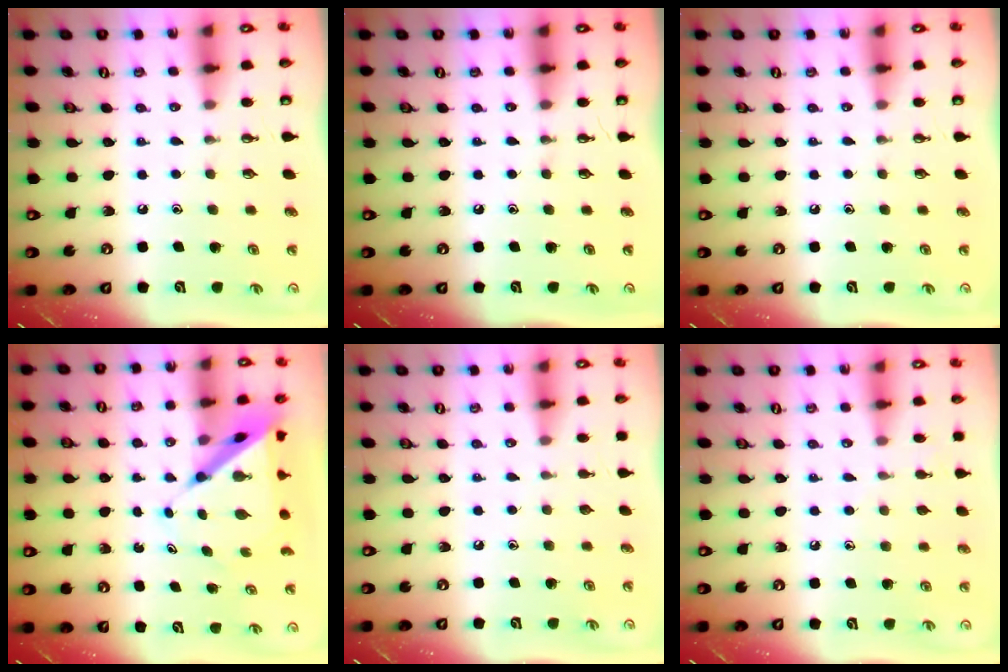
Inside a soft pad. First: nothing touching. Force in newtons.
{"total": 0.0}
{"total": 0.0}
{"total": 7.3, "press": 7.3, "slide": 0.6}
{"total": 0.0}
{"total": 5.9, "press": 5.8, "slide": 0.5}